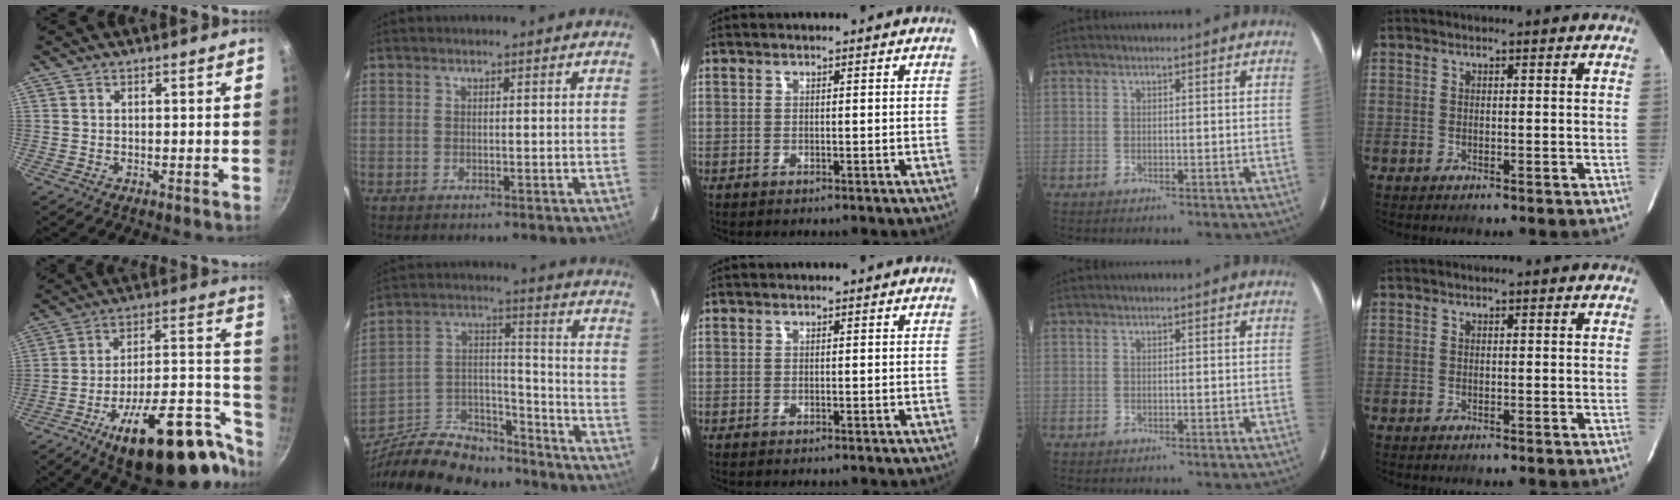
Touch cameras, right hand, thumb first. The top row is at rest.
{"thumb": {"total": 31.1, "force": [-16.7, 12.4, 23.1], "torque": [-0.273, 0.094, -0.240]}, "index": {"total": 24.8, "force": [-19.0, 11.0, 11.6], "torque": [-0.247, 0.034, -0.293]}}